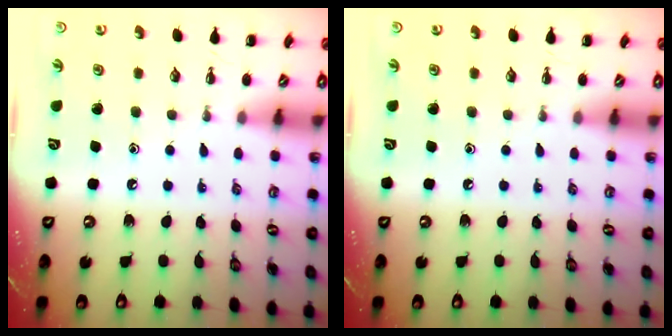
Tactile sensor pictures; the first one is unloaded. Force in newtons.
{"total": 0.0}